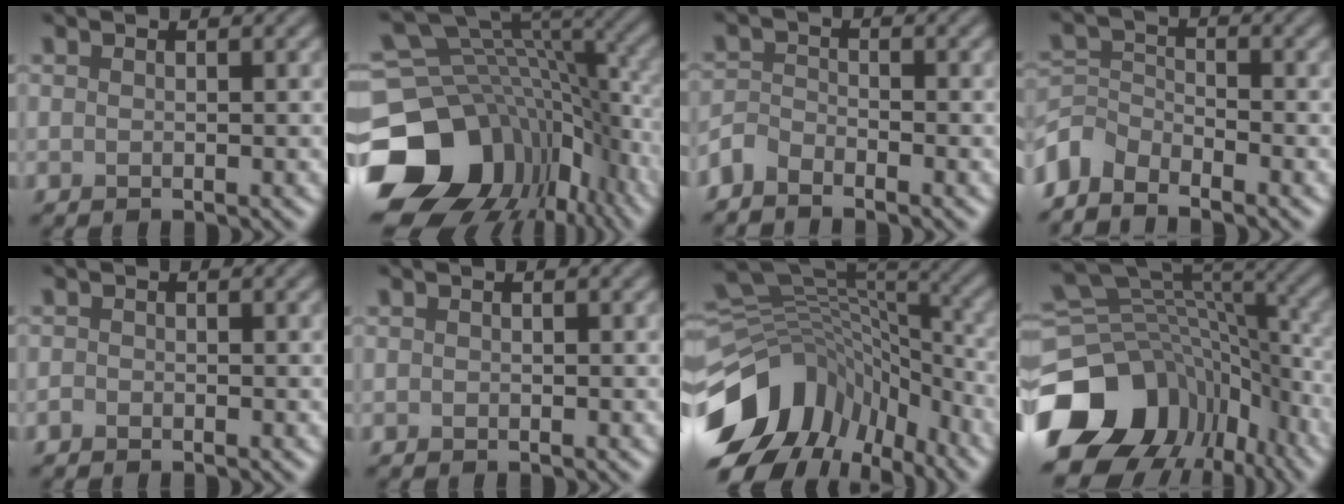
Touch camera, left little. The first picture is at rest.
{"total": 16.2, "force": [-4.6, 12.6, 9.2], "torque": [-0.197, -0.021, -0.043]}
{"total": 2.3, "force": [-2.1, 0.7, 0.4], "torque": [-0.009, 0.000, -0.054]}
{"total": 3.9, "force": [-3.4, 1.7, 1.0], "torque": [-0.020, -0.004, -0.080]}
{"total": 0.5, "force": [-0.4, 0.2, 0.1], "torque": [0.000, -0.003, -0.009]}
{"total": 0.0}
{"total": 13.4, "force": [-6.9, 8.7, 7.5], "torque": [-0.165, 0.003, -0.109]}
{"total": 14.0, "force": [-6.3, 10.4, 7.0], "torque": [-0.161, 0.003, -0.096]}